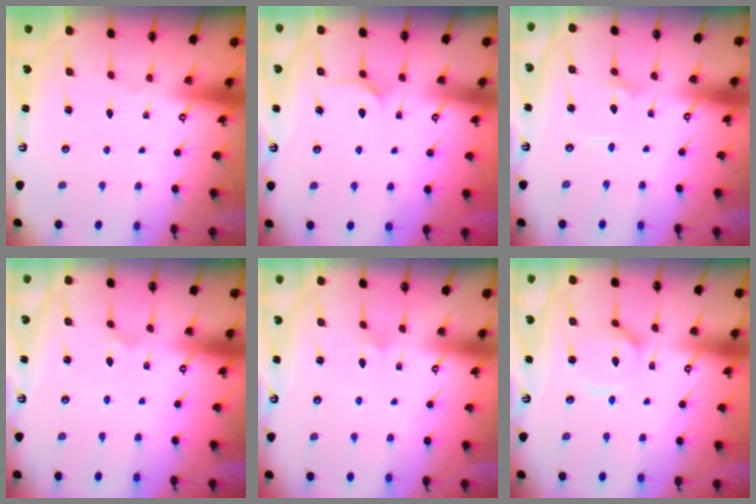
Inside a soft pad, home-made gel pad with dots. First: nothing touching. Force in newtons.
{"total": 3.7, "press": 3.6, "slide": 0.4}
{"total": 2.5, "press": 2.5, "slide": 0.2}
{"total": 1.1, "press": 1.0, "slide": 0.4}
{"total": 2.7, "press": 2.7, "slide": 0.1}
{"total": 8.6, "press": 8.5, "slide": 0.8}